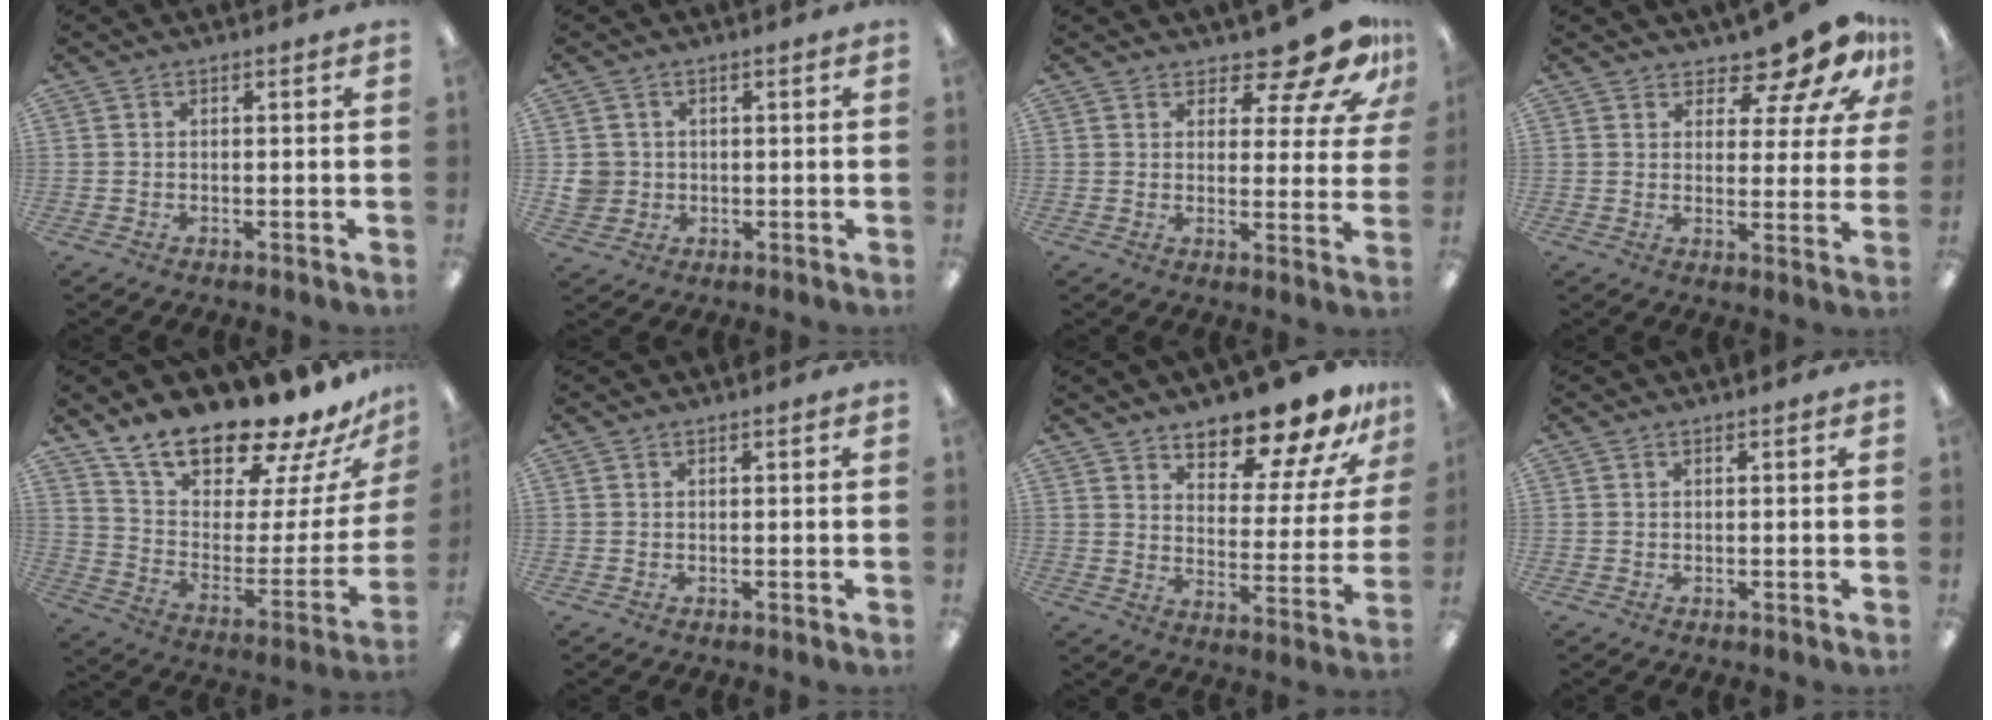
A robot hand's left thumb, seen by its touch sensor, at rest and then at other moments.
{"total": 4.4, "force": [0.4, 4.3, 0.8], "torque": [-0.015, 0.008, 0.010]}
{"total": 12.1, "force": [9.3, 4.7, 6.3], "torque": [-0.080, -0.065, 0.162]}
{"total": 12.4, "force": [9.8, 4.6, 5.9], "torque": [-0.080, -0.070, 0.171]}
{"total": 20.1, "force": [17.9, 5.1, 7.7], "torque": [-0.122, -0.152, 0.306]}
{"total": 0.0}
{"total": 15.8, "force": [13.7, 4.4, 6.3], "torque": [-0.096, -0.108, 0.233]}
{"total": 0.0}